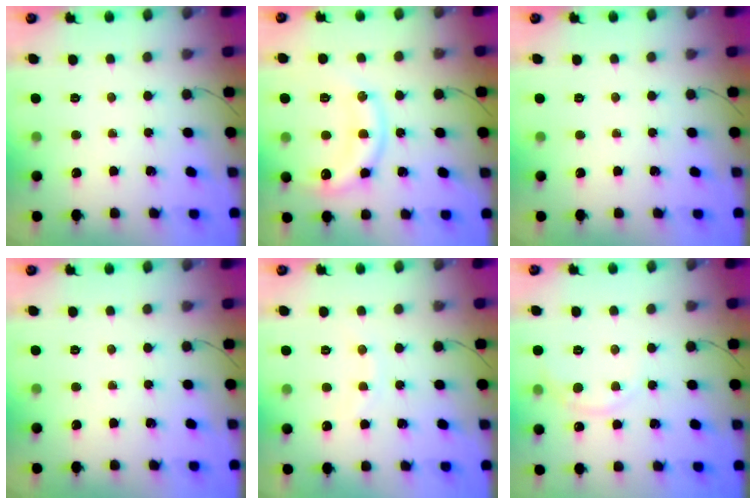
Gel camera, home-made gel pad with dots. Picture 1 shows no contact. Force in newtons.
{"total": 15.8, "press": 15.7, "slide": 1.1}
{"total": 0.0}
{"total": 0.0}
{"total": 4.8, "press": 4.7, "slide": 1.1}
{"total": 3.2, "press": 3.1, "slide": 1.0}